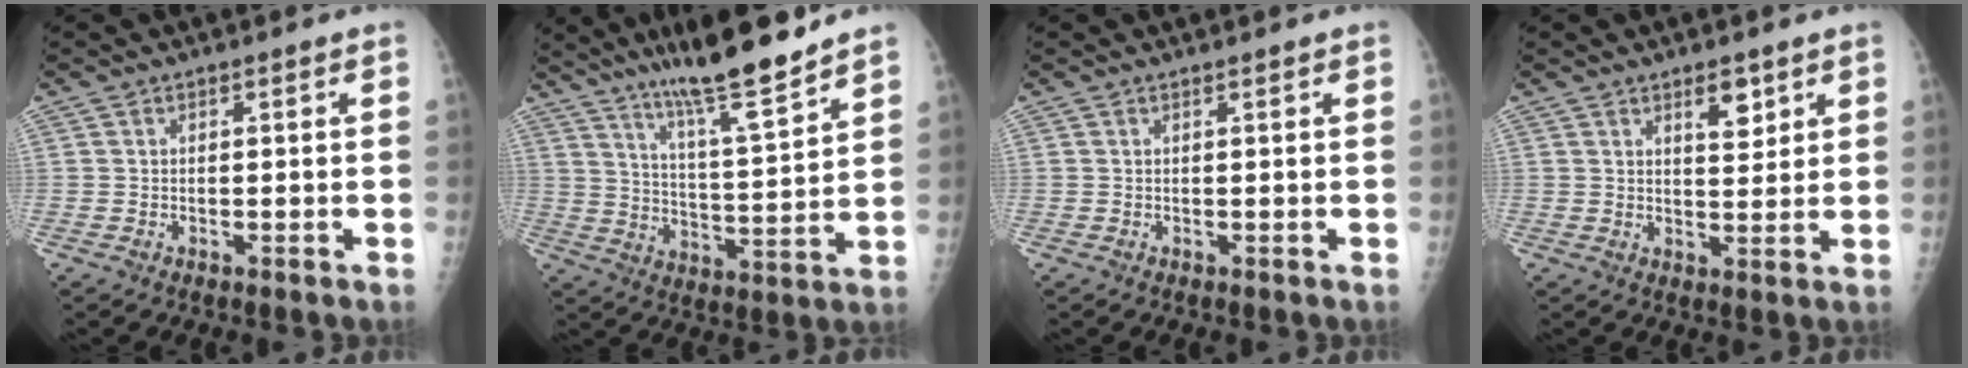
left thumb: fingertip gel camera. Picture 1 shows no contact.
{"total": 14.6, "force": [11.5, 1.0, 8.9], "torque": [-0.136, -0.071, 0.196]}
{"total": 0.0}
{"total": 4.7, "force": [2.6, 2.2, 3.2], "torque": [-0.030, -0.017, 0.040]}